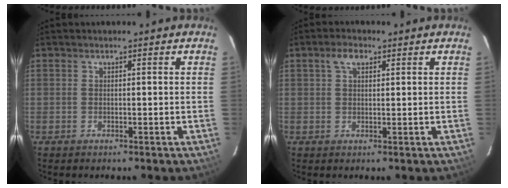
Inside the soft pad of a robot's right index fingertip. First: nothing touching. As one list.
[{"total": 2.9, "force": [1.3, 1.7, 2.0], "torque": [-0.037, 0.010, 0.024]}]